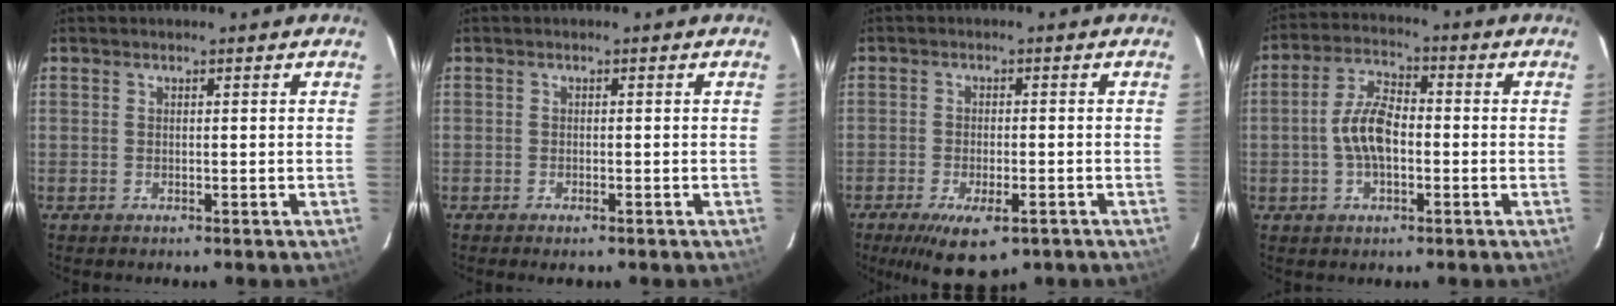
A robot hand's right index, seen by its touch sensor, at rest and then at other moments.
{"total": 1.0, "force": [-0.8, 0.2, 0.5], "torque": [-0.010, -0.003, -0.014]}
{"total": 9.4, "force": [-5.9, 3.5, 6.5], "torque": [-0.134, -0.027, -0.090]}
{"total": 7.6, "force": [-1.2, 3.9, 6.4], "torque": [-0.128, 0.016, -0.021]}